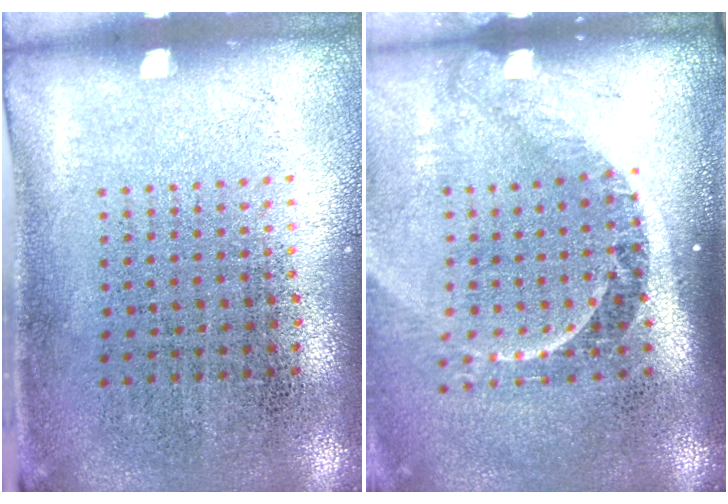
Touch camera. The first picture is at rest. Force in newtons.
{"total": 2.3, "press": 1.6, "slide": 1.6}